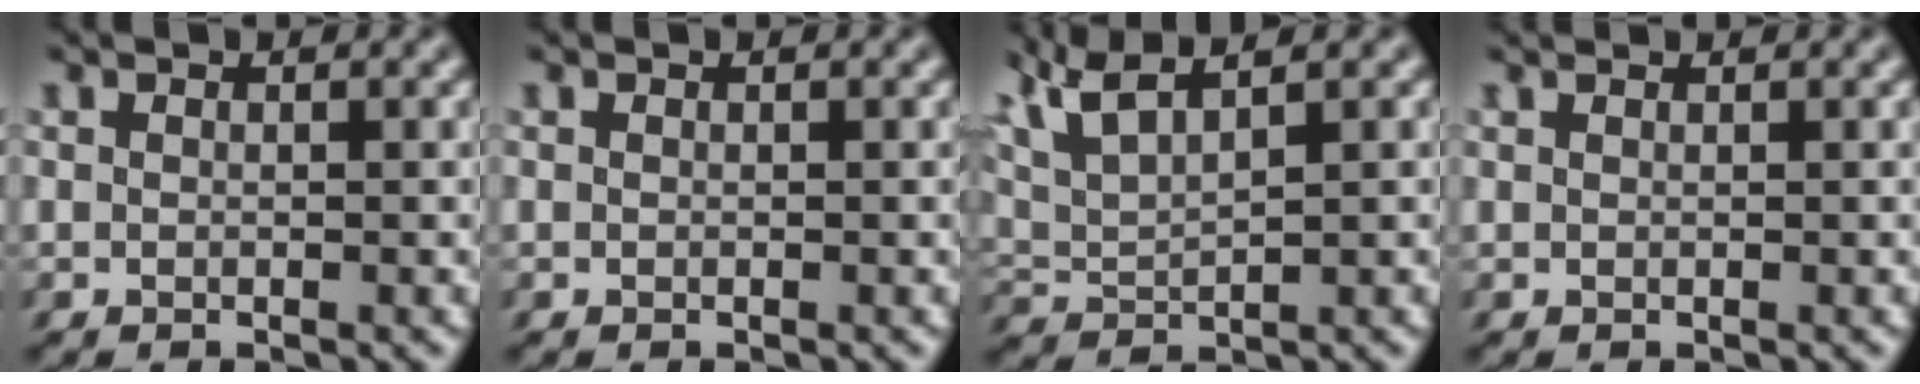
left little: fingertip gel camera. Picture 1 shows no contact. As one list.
[{"total": 0.0}, {"total": 3.8, "force": [2.0, 0.8, 3.1], "torque": [-0.073, 0.020, 0.037]}, {"total": 0.7, "force": [0.7, 0.0, 0.0], "torque": [0.002, 0.004, 0.011]}]